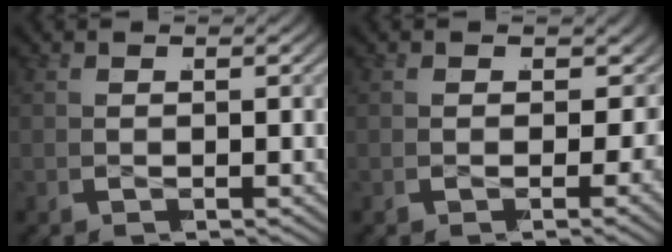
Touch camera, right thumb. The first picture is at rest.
{"total": 6.6, "force": [-0.5, 4.2, 5.1], "torque": [-0.058, -0.010, -0.003]}